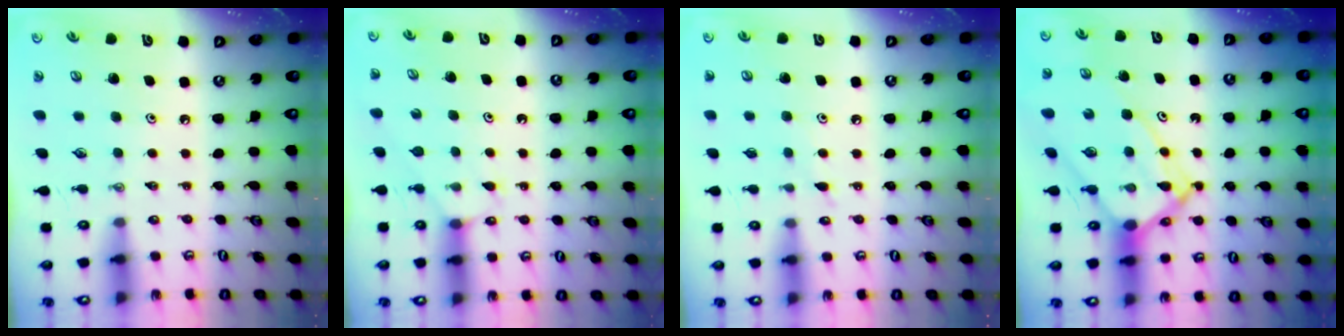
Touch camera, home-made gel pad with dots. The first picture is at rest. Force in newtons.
{"total": 5.9, "press": 5.9, "slide": 0.3}
{"total": 3.9, "press": 3.9, "slide": 0.4}
{"total": 14.1, "press": 14.1, "slide": 1.3}